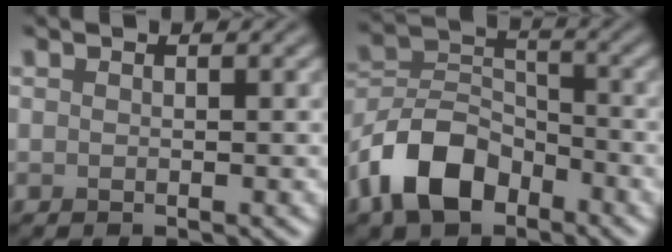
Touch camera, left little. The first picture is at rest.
{"total": 7.7, "force": [-4.4, 4.6, 4.2], "torque": [-0.080, 0.005, -0.097]}